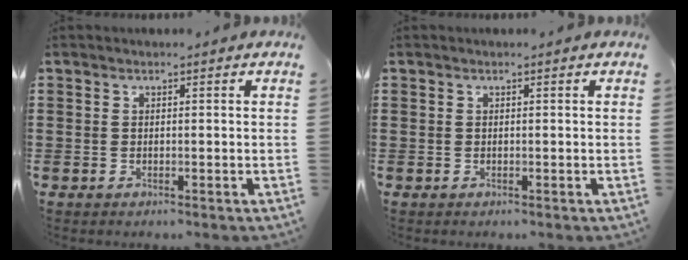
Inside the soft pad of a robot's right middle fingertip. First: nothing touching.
{"total": 0.0}